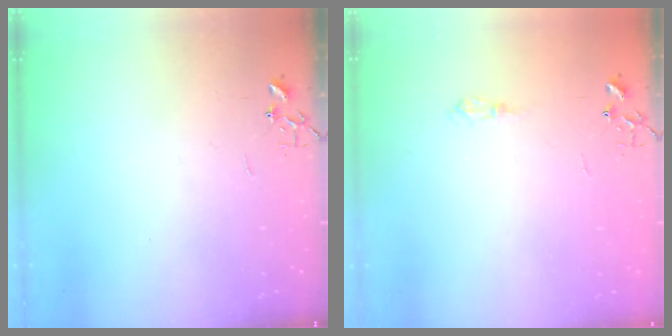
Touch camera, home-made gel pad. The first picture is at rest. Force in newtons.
{"total": 5.8, "press": 5.8, "slide": 0.7}